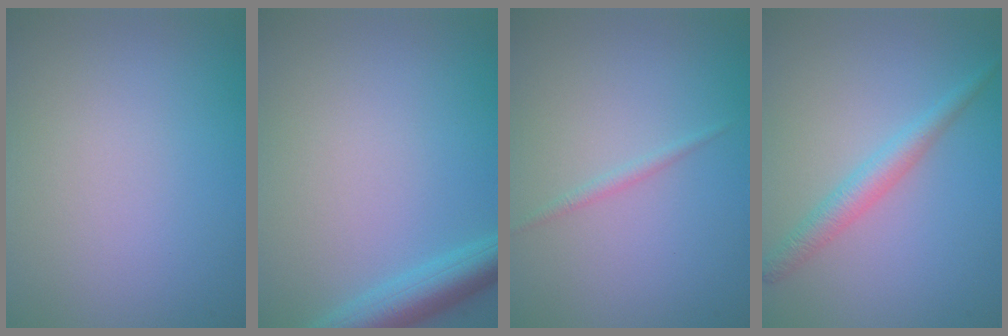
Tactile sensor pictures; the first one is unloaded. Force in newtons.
{"total": 3.7, "press": 3.7, "slide": 0.3}
{"total": 0.8, "press": 0.8, "slide": 0.0}
{"total": 2.4, "press": 2.4, "slide": 0.1}